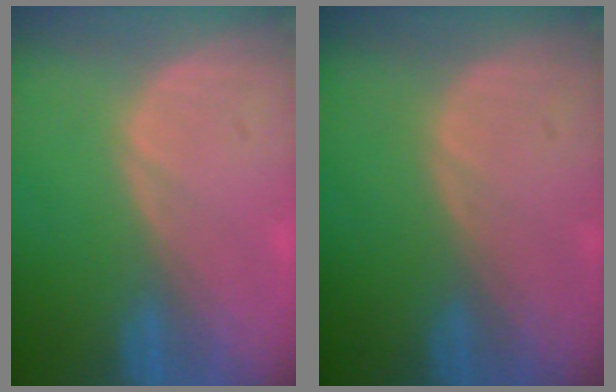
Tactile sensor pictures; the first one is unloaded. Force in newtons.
{"total": 0.0}